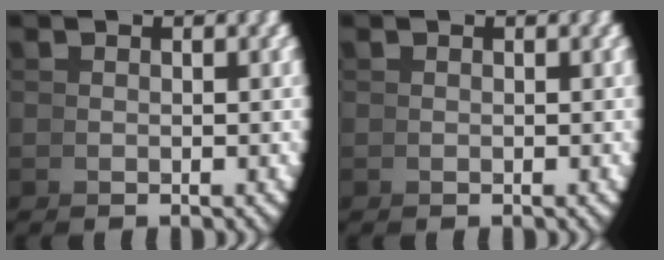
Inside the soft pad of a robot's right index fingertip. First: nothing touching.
{"total": 0.0}